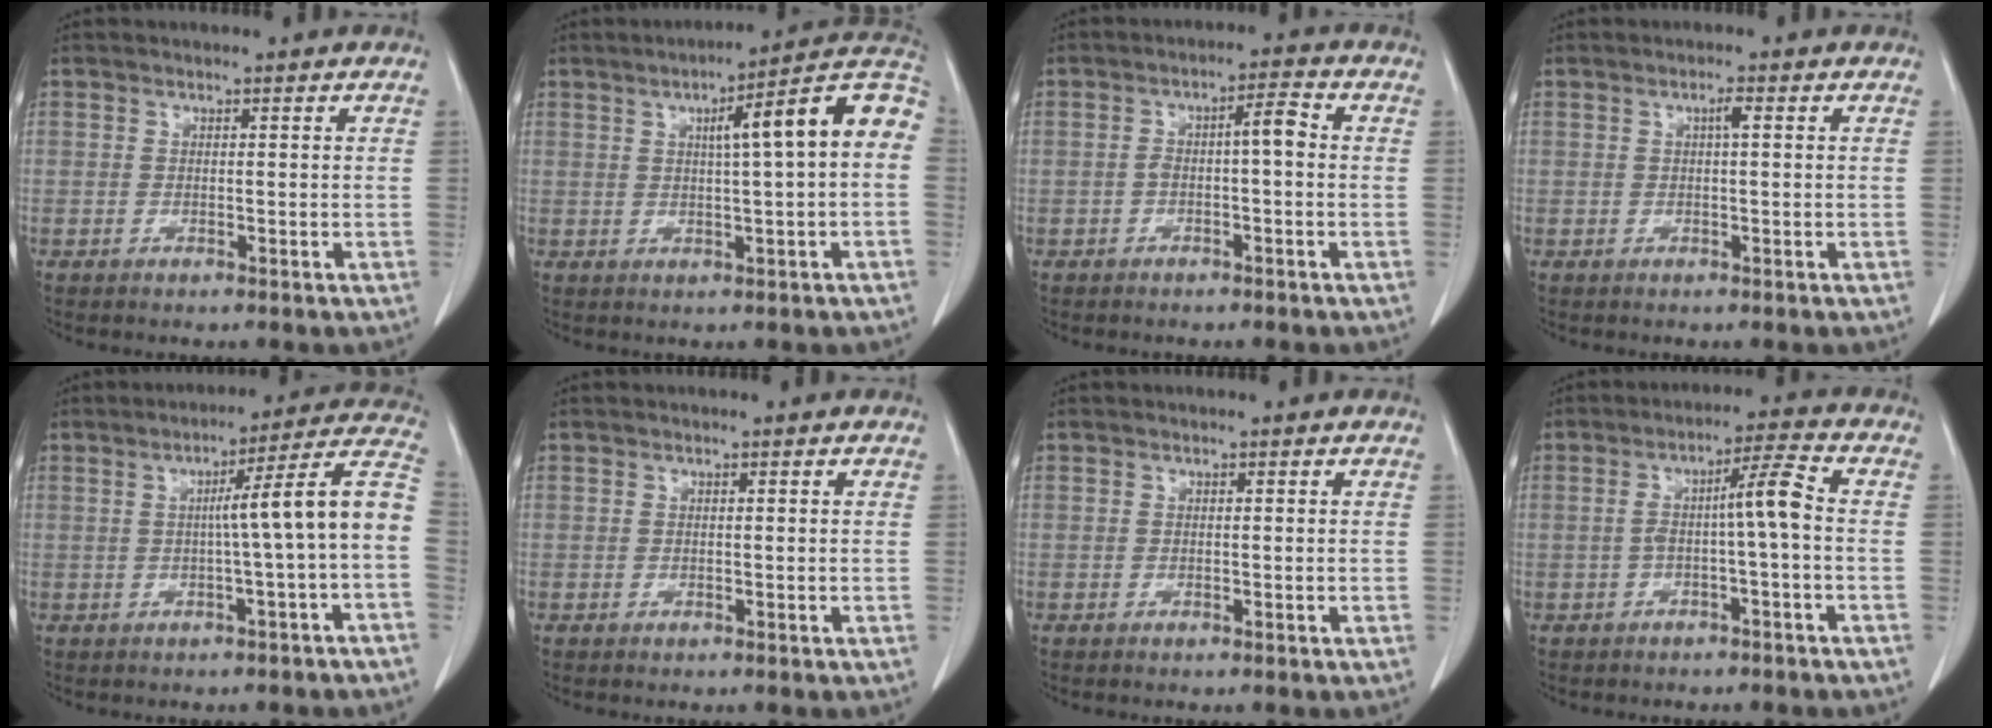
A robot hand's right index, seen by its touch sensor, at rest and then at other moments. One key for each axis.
{"total": 12.0, "fx": 2.1, "fy": 0.5, "fz": 11.8, "tx": -0.161, "ty": 0.033, "tz": 0.023}
{"total": 4.1, "fx": -0.3, "fy": 0.7, "fz": 4.0, "tx": -0.065, "ty": 0.018, "tz": -0.006}
{"total": 1.2, "fx": 0.3, "fy": 0.1, "fz": 1.2, "tx": -0.024, "ty": 0.003, "tz": 0.005}
{"total": 10.4, "fx": -0.9, "fy": -1.3, "fz": 10.3, "tx": -0.134, "ty": 0.026, "tz": -0.017}
{"total": 0.0}
{"total": 0.0}
{"total": 5.5, "fx": -0.5, "fy": -0.1, "fz": 5.4, "tx": -0.090, "ty": 0.023, "tz": -0.007}